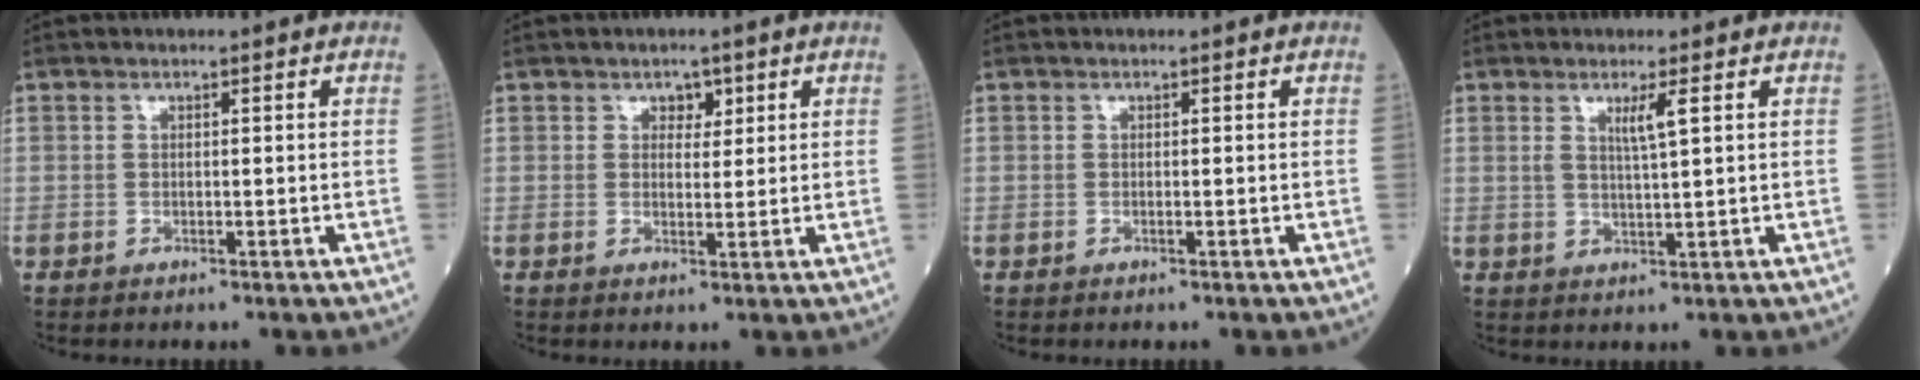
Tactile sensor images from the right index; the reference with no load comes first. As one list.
[{"total": 2.2, "force": [1.1, 1.5, 1.1], "torque": [-0.009, 0.001, 0.016]}, {"total": 0.0}, {"total": 3.1, "force": [1.3, -0.3, 2.8], "torque": [-0.053, -0.006, 0.023]}]